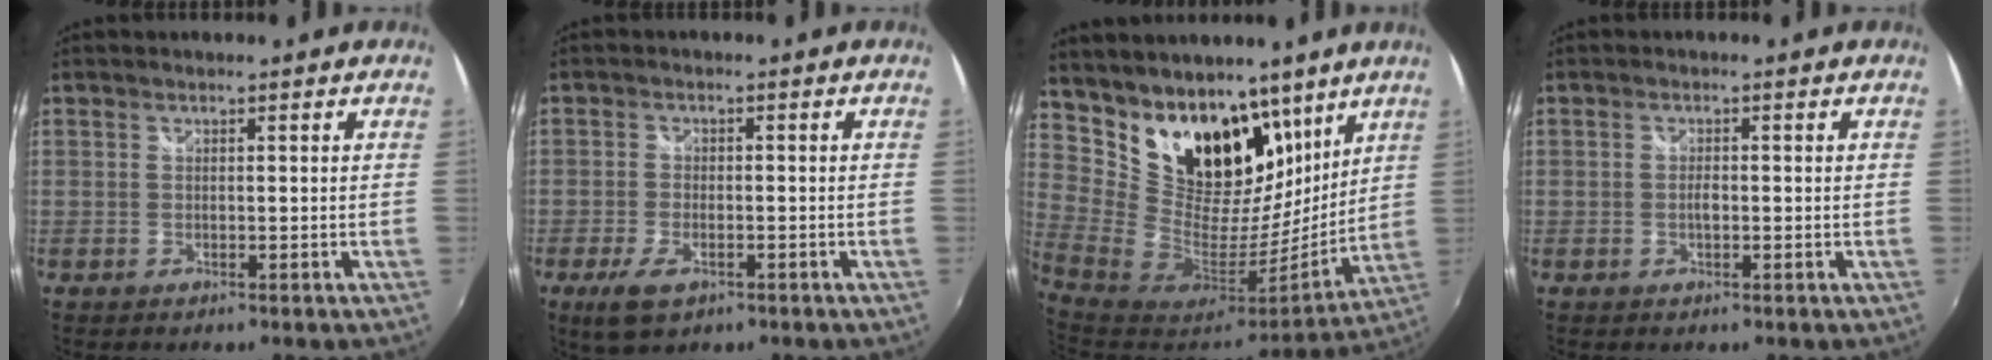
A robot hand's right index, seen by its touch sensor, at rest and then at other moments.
{"total": 6.0, "force": [-3.3, 2.8, 4.1], "torque": [-0.101, -0.013, -0.058]}
{"total": 23.2, "force": [15.0, 14.8, 9.5], "torque": [-0.219, 0.003, 0.280]}
{"total": 1.3, "force": [-0.3, 0.7, 1.1], "torque": [-0.021, 0.001, -0.008]}